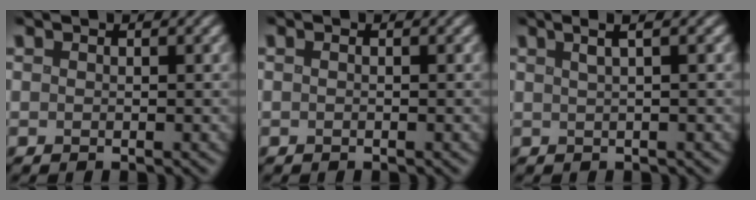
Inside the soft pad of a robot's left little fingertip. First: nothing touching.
{"total": 0.6, "force": [0.0, 0.2, 0.6], "torque": [-0.011, -0.003, -0.004]}
{"total": 3.3, "force": [1.7, 1.1, 2.7], "torque": [-0.021, 0.012, 0.003]}